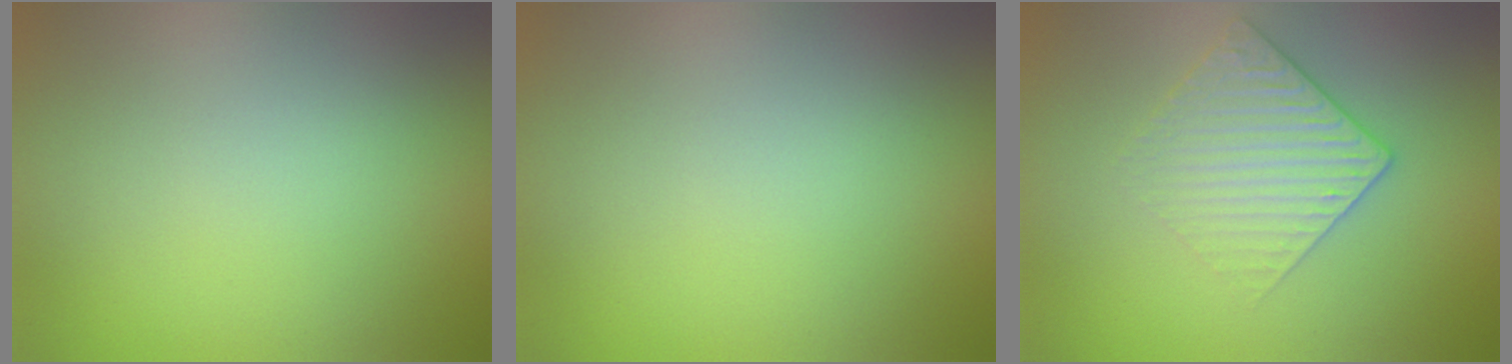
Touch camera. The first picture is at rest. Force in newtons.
{"total": 0.0}
{"total": 3.0, "press": 2.7, "slide": 1.3}